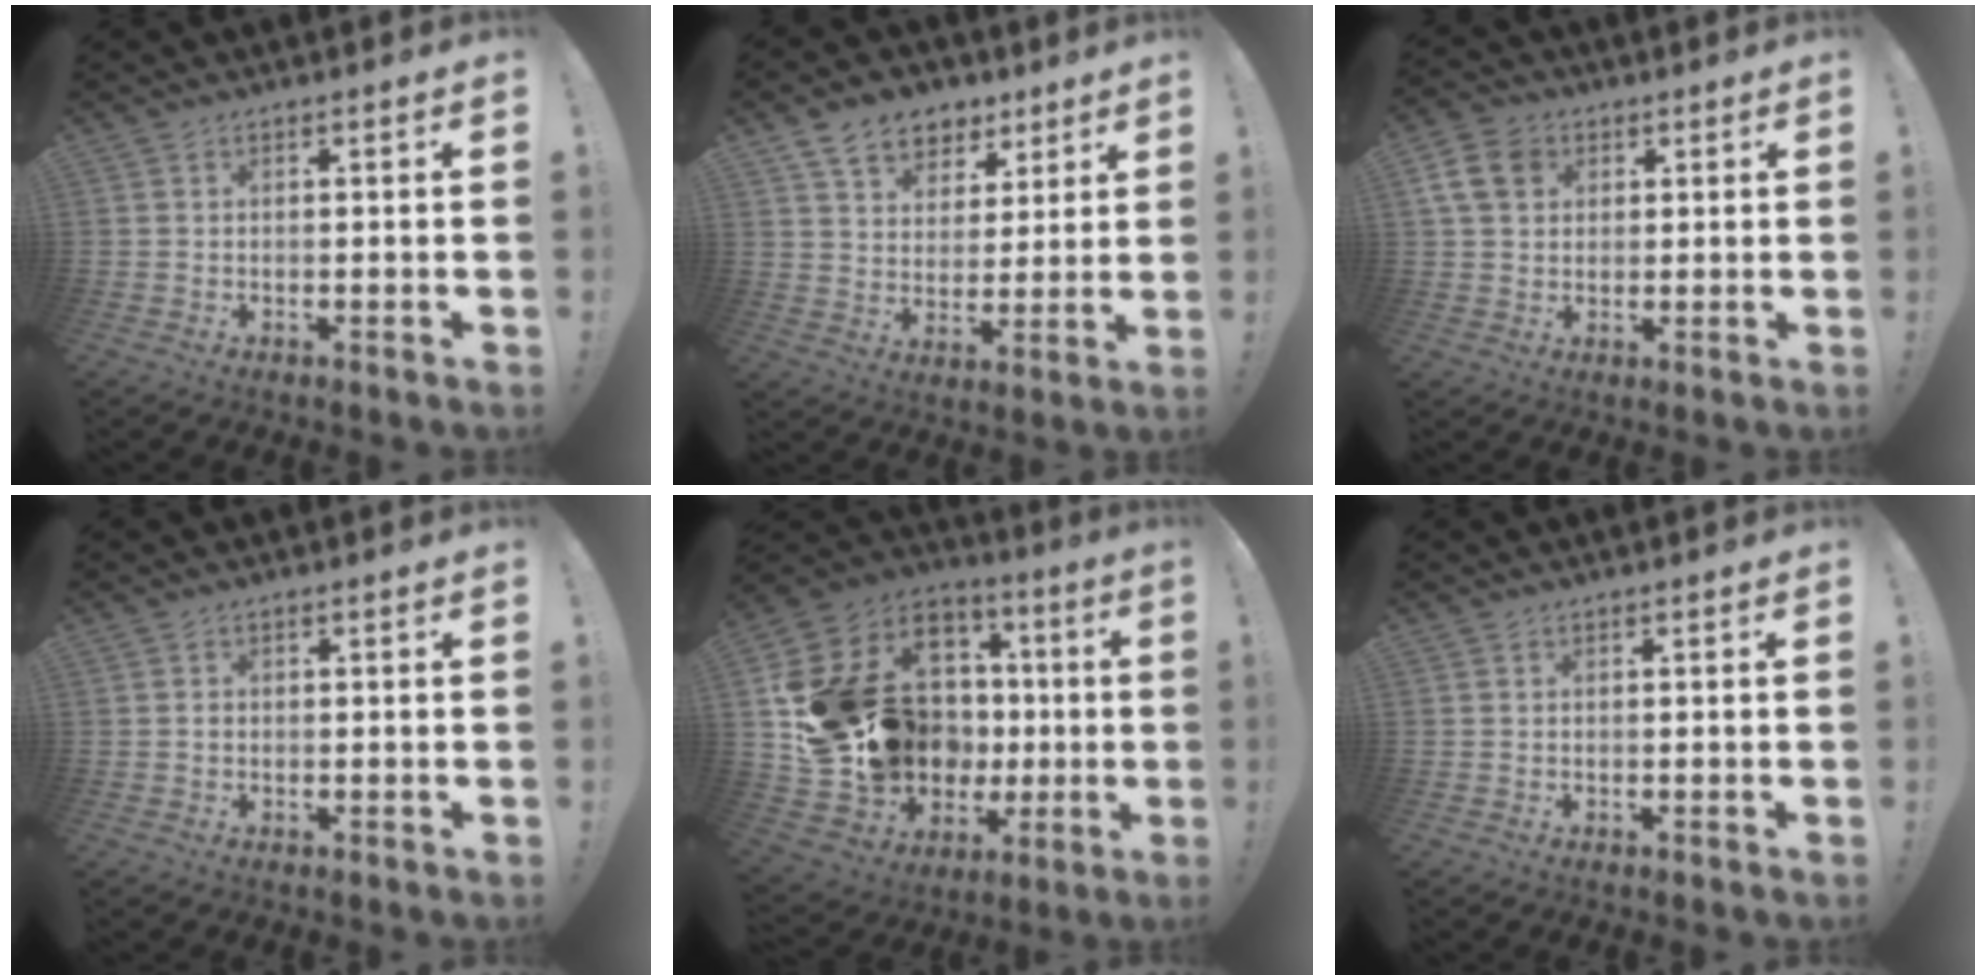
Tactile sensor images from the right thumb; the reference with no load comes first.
{"total": 10.6, "force": [7.1, 7.2, 3.2], "torque": [-0.044, -0.049, 0.137]}
{"total": 10.2, "force": [3.7, 7.8, 5.4], "torque": [-0.106, -0.008, 0.076]}
{"total": 0.6, "force": [-0.2, 0.6, -0.2], "torque": [0.000, 0.004, -0.002]}
{"total": 24.0, "force": [1.7, 20.4, 12.6], "torque": [-0.219, -0.017, 0.114]}
{"total": 0.0}